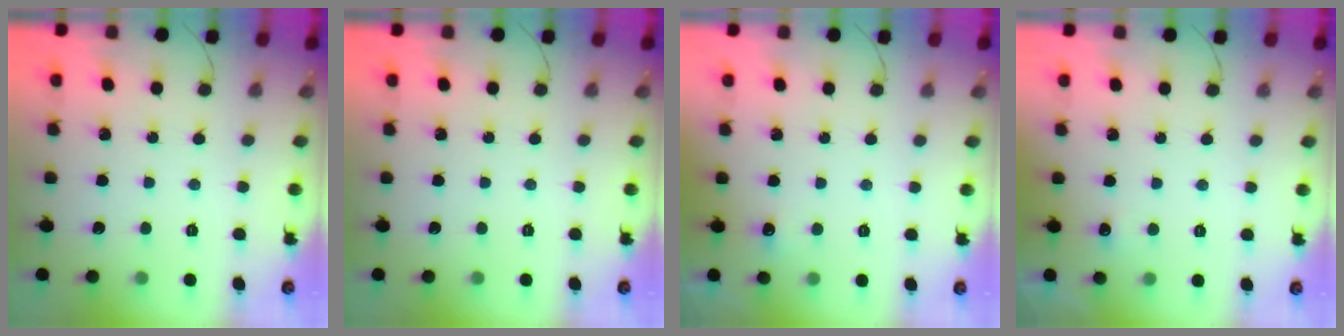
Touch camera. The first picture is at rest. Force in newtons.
{"total": 0.0}
{"total": 3.7, "press": 3.6, "slide": 1.1}
{"total": 8.6, "press": 2.0, "slide": 8.4}